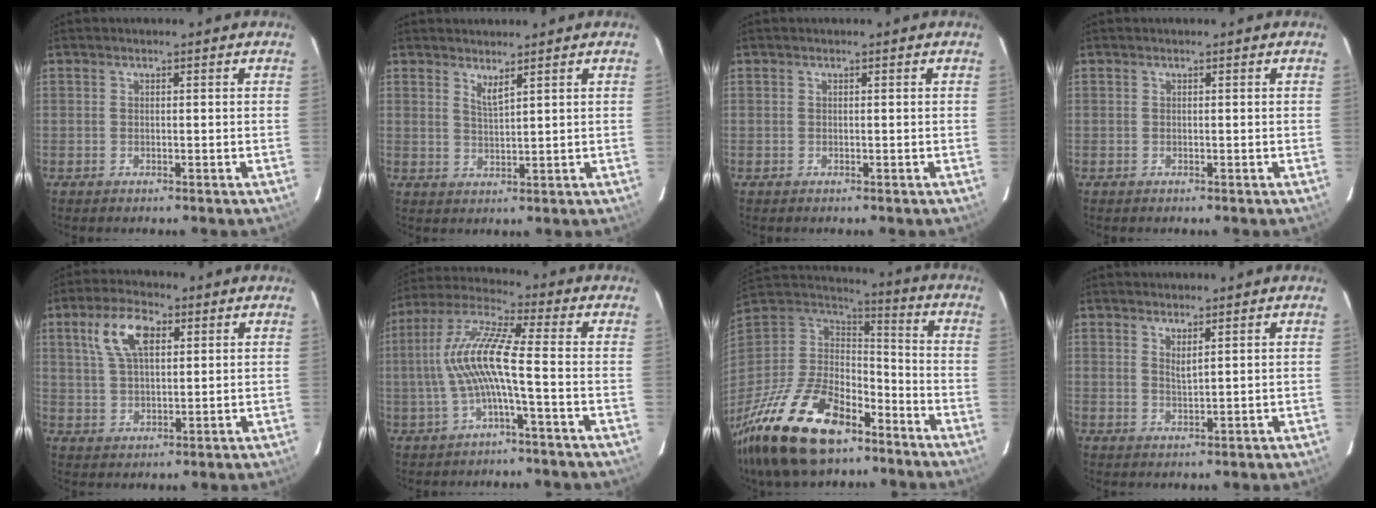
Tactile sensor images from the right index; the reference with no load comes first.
{"total": 2.4, "force": [1.9, 0.0, 1.4], "torque": [-0.026, -0.005, 0.032]}
{"total": 0.0}
{"total": 0.0}
{"total": 9.1, "force": [3.7, 4.3, 7.1], "torque": [-0.140, 0.019, 0.073]}
{"total": 10.5, "force": [-1.8, 0.4, 10.4], "torque": [-0.217, 0.012, -0.031]}
{"total": 29.1, "force": [-18.9, 14.1, 17.0], "torque": [-0.368, -0.026, -0.316]}
{"total": 2.1, "force": [1.6, 0.2, 1.4], "torque": [-0.026, -0.003, 0.026]}